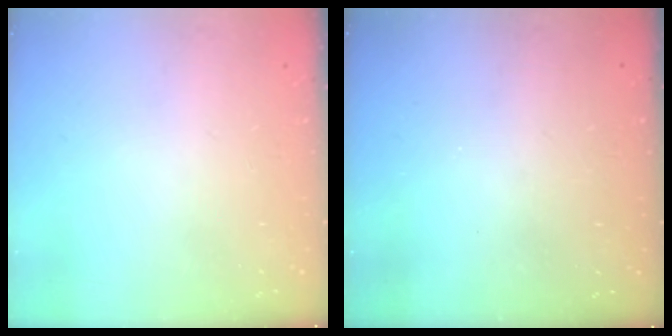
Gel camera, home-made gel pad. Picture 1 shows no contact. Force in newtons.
{"total": 3.2, "press": 3.2, "slide": 0.1}